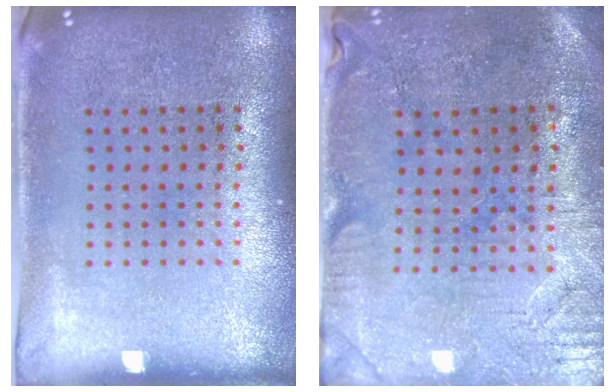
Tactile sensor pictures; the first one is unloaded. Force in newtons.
{"total": 0.6, "press": 0.5, "slide": 0.3}